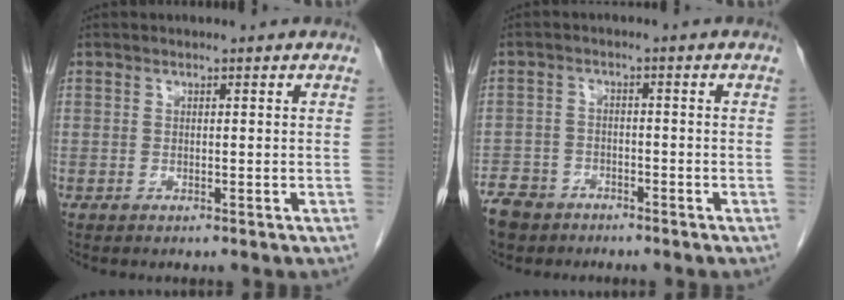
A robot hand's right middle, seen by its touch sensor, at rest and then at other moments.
{"total": 6.5, "force": [-5.1, 3.9, 1.3], "torque": [-0.033, 0.000, -0.093]}